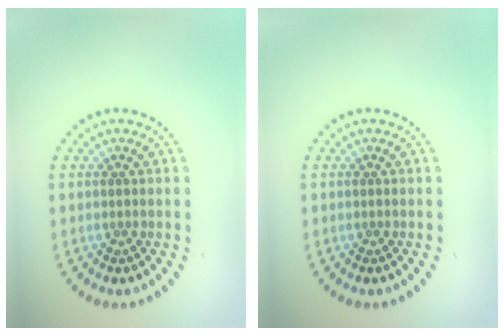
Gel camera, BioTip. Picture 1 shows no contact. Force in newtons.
{"total": 0.0}